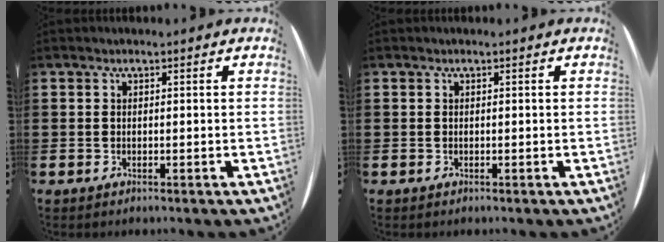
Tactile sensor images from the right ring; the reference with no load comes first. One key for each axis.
{"total": 0.0}